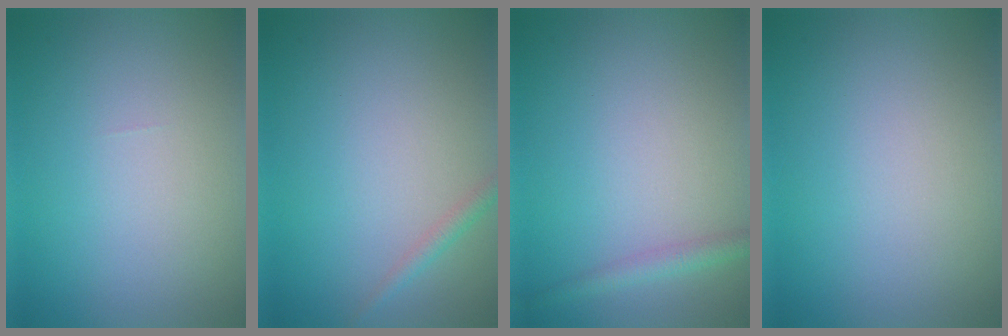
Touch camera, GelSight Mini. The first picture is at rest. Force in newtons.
{"total": 1.2, "press": 1.2, "slide": 0.0}
{"total": 1.8, "press": 1.8, "slide": 0.1}
{"total": 0.0}